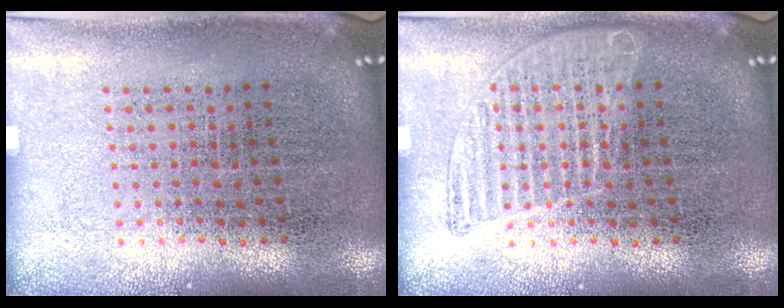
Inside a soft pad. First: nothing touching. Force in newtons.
{"total": 1.6, "press": 1.6, "slide": 0.2}